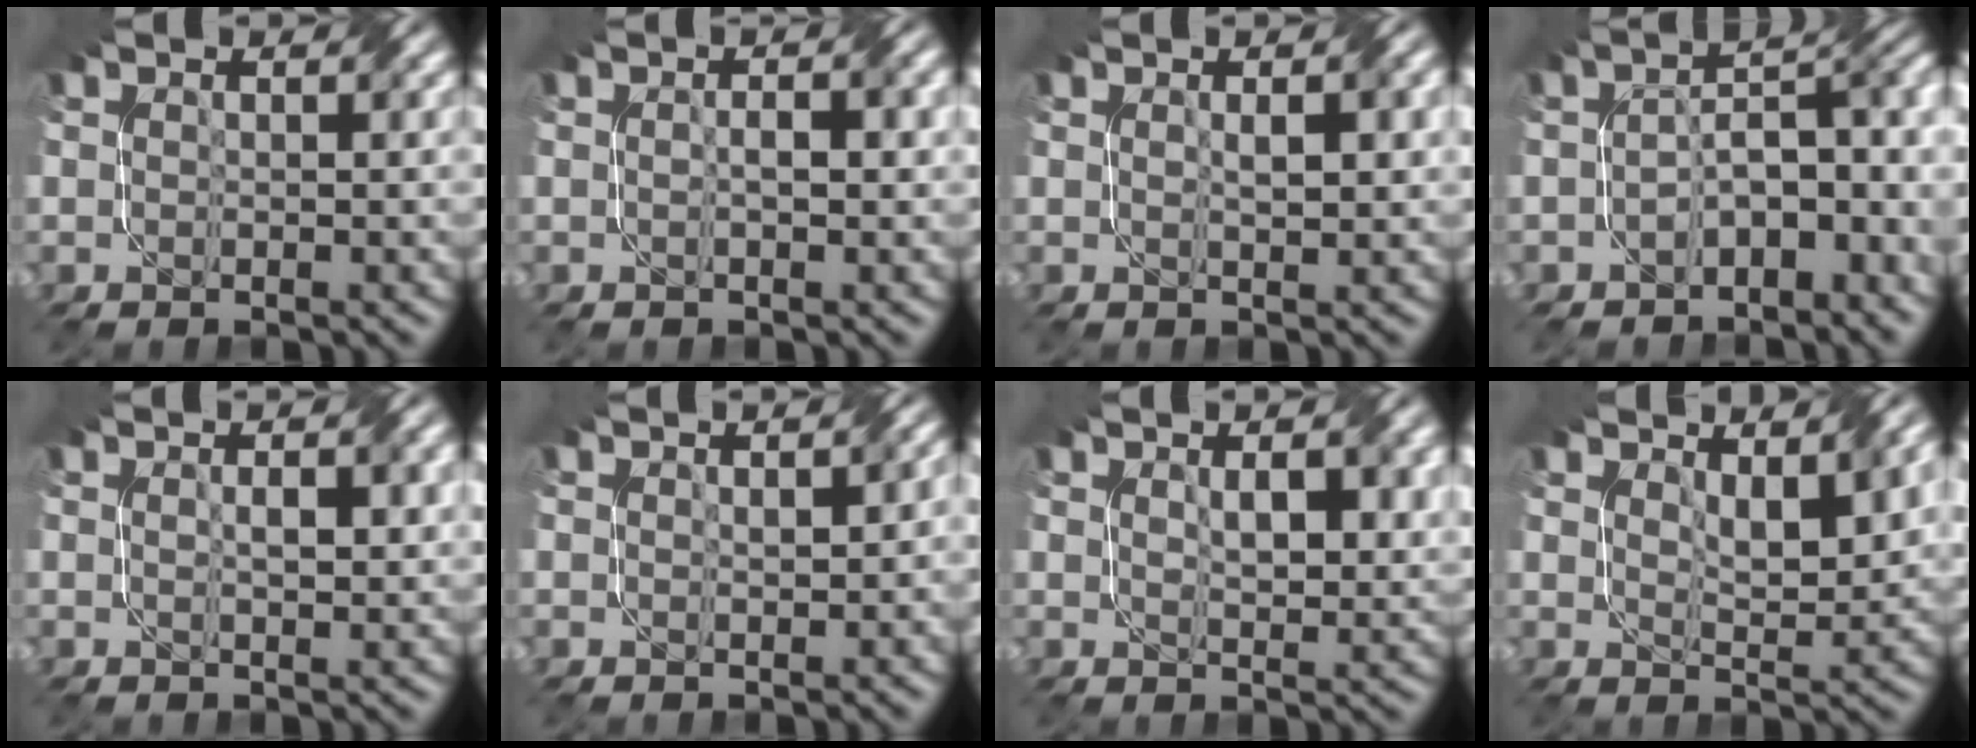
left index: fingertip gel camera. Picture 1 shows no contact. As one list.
[{"total": 1.8, "force": [0.0, 0.5, 1.8], "torque": [-0.030, 0.002, -0.001]}, {"total": 2.1, "force": [0.4, 0.5, 2.0], "torque": [-0.032, 0.003, 0.009]}, {"total": 6.2, "force": [-2.5, 3.0, 4.8], "torque": [-0.058, 0.011, -0.049]}, {"total": 2.2, "force": [0.4, 0.6, 2.1], "torque": [-0.035, 0.003, 0.009]}, {"total": 1.3, "force": [0.3, 0.4, 1.2], "torque": [-0.015, 0.004, 0.008]}, {"total": 3.6, "force": [1.1, 1.3, 3.1], "torque": [-0.056, -0.003, 0.025]}, {"total": 4.6, "force": [2.1, 1.5, 3.8], "torque": [-0.067, -0.001, 0.039]}]